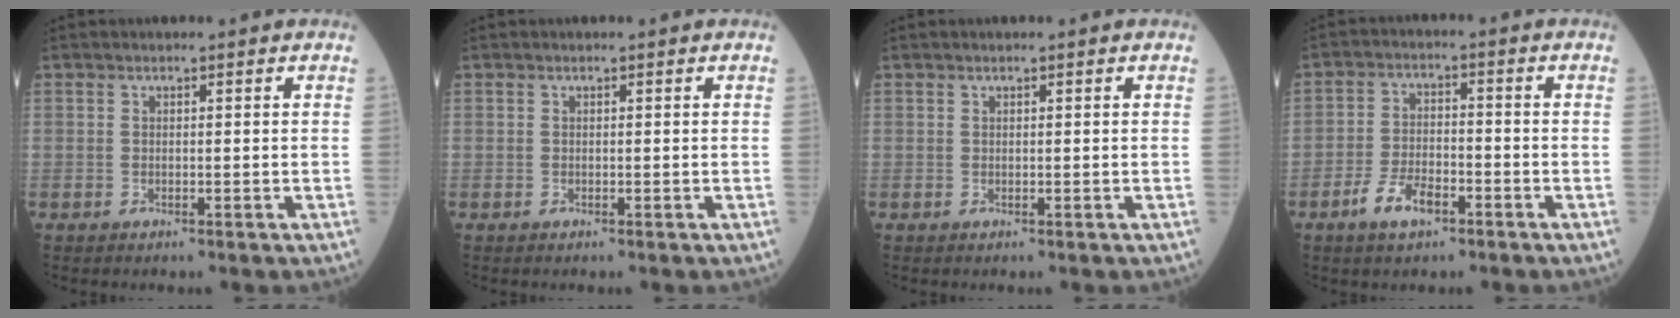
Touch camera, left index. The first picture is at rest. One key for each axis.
{"total": 0.0}
{"total": 0.0}
{"total": 5.8, "fx": -3.6, "fy": 2.4, "fz": 3.8, "tx": -0.083, "ty": -0.003, "tz": -0.069}